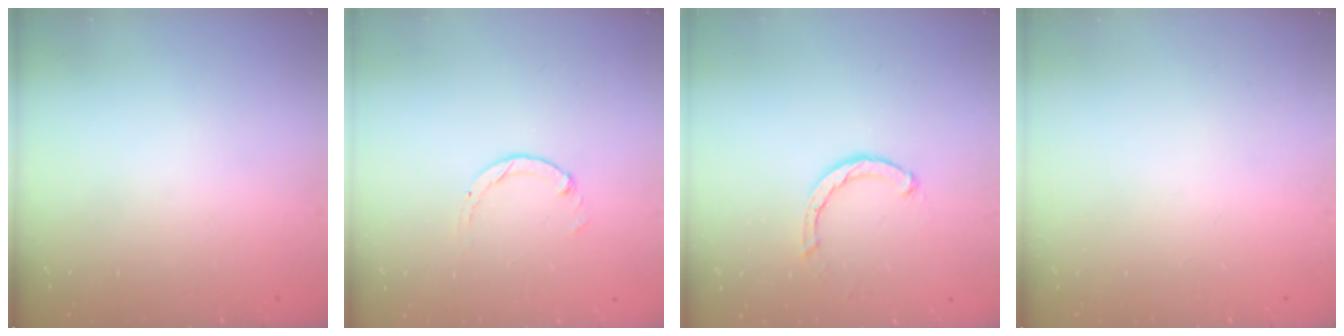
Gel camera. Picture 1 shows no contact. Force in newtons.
{"total": 0.0}
{"total": 2.1, "press": 2.1, "slide": 0.1}
{"total": 0.0}